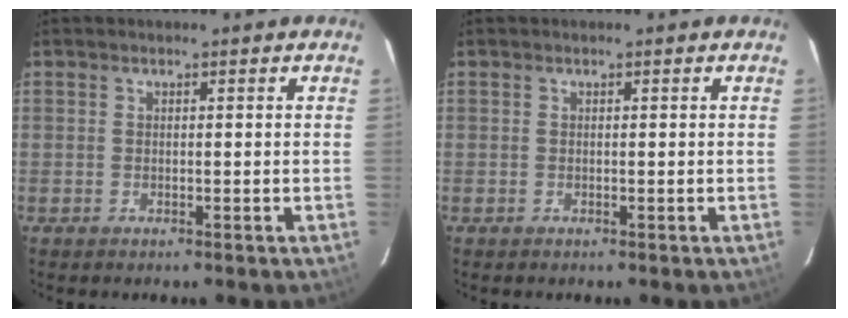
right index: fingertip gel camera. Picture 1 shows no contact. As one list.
[{"total": 0.0}]